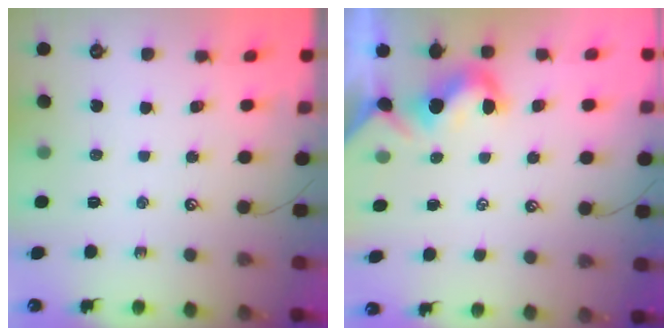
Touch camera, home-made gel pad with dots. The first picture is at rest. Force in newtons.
{"total": 1.9, "press": 1.8, "slide": 0.6}